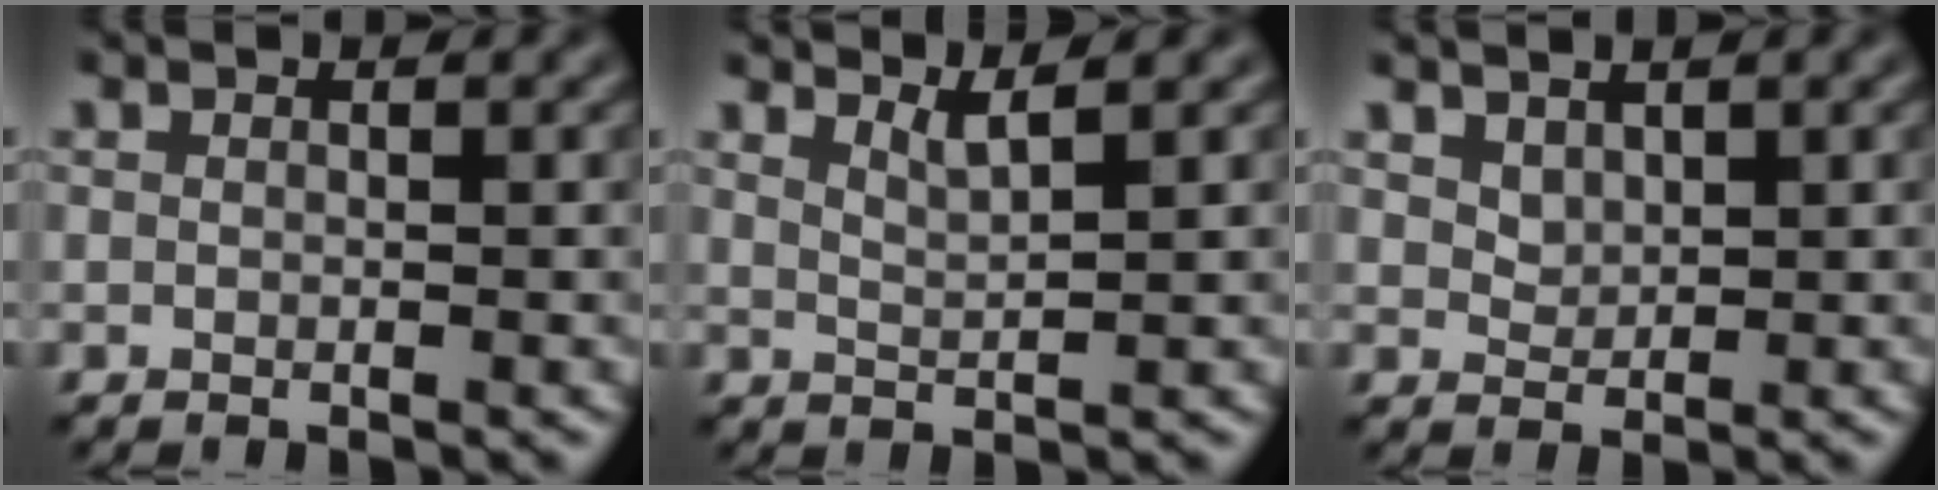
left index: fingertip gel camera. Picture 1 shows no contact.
{"total": 2.0, "force": [1.6, 0.4, 1.2], "torque": [-0.010, 0.002, 0.027]}
{"total": 1.6, "force": [1.3, 0.8, 0.6], "torque": [-0.018, -0.002, 0.029]}